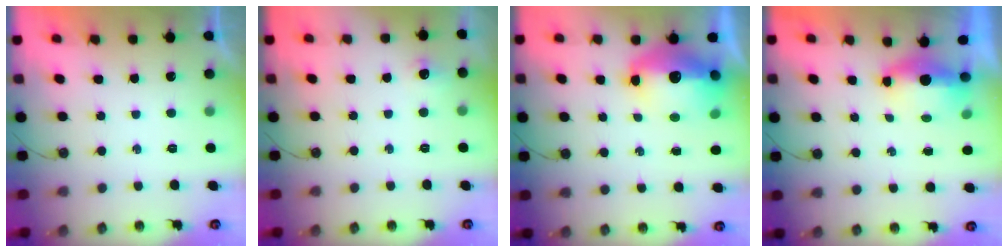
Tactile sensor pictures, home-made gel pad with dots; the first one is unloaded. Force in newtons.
{"total": 5.9, "press": 5.9, "slide": 0.8}
{"total": 16.7, "press": 16.6, "slide": 1.7}
{"total": 5.3, "press": 5.1, "slide": 1.2}